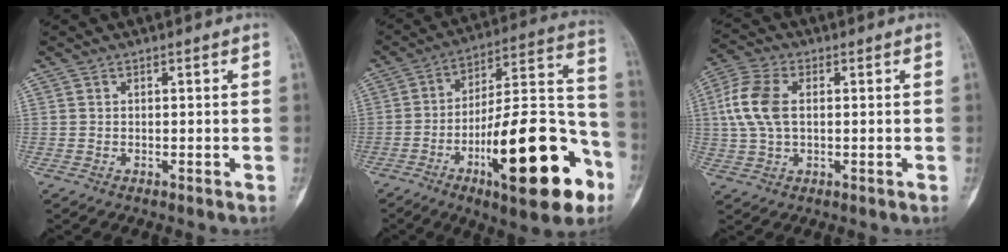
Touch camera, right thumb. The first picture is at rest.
{"total": 26.6, "force": [-11.2, 8.4, 22.7], "torque": [-0.319, 0.066, -0.166]}
{"total": 9.1, "force": [1.2, 5.4, 7.2], "torque": [-0.169, 0.015, 0.024]}